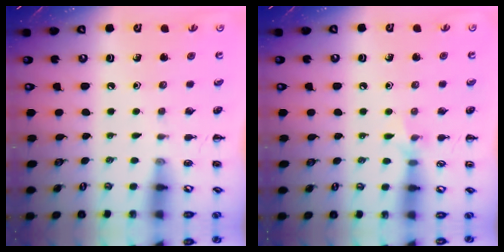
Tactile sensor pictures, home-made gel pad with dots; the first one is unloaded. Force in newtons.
{"total": 5.6, "press": 5.3, "slide": 1.6}